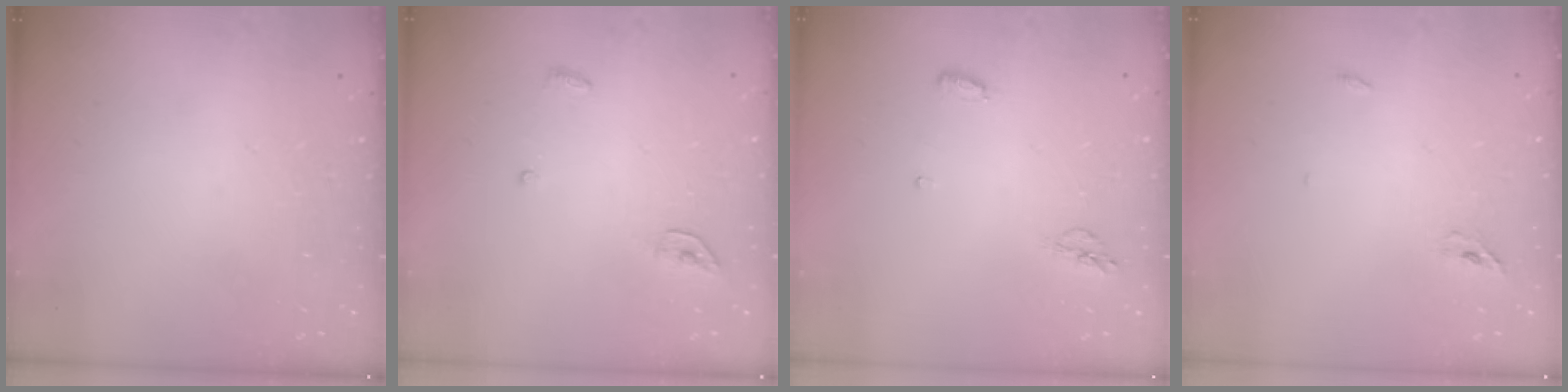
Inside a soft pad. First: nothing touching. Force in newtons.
{"total": 3.5, "press": 3.5, "slide": 0.1}
{"total": 4.8, "press": 4.7, "slide": 1.0}
{"total": 2.1, "press": 1.9, "slide": 1.0}